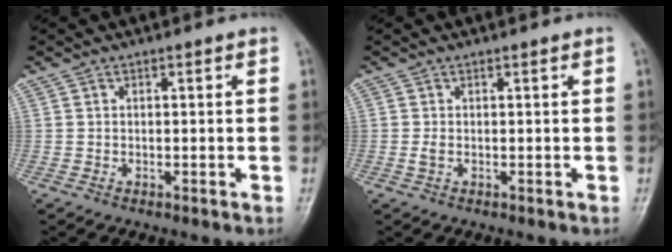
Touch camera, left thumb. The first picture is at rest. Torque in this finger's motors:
{"motor_torque": [0.12, 0.19, 0.21, -0.01, 0.01]}